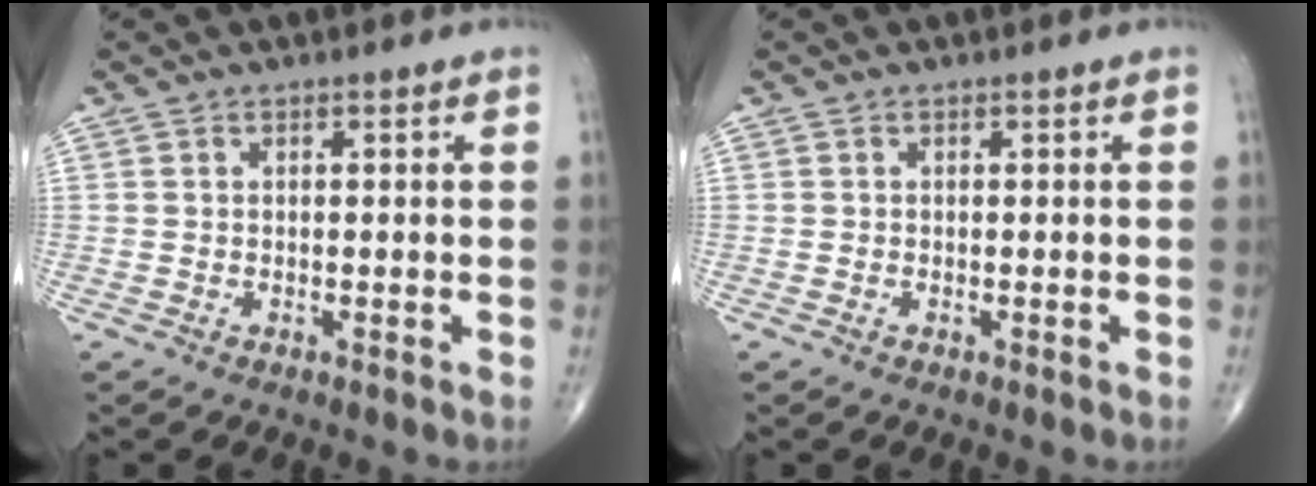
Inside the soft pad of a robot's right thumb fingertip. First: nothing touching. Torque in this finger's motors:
{"motor_torque": [0.25, 0.05, -0.05, -0.12, 0.01]}